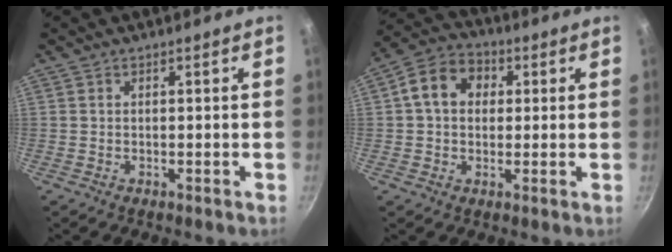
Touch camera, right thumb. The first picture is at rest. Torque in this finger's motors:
{"motor_torque": [0.10, 2.27, 1.06, -0.12, 0.05]}